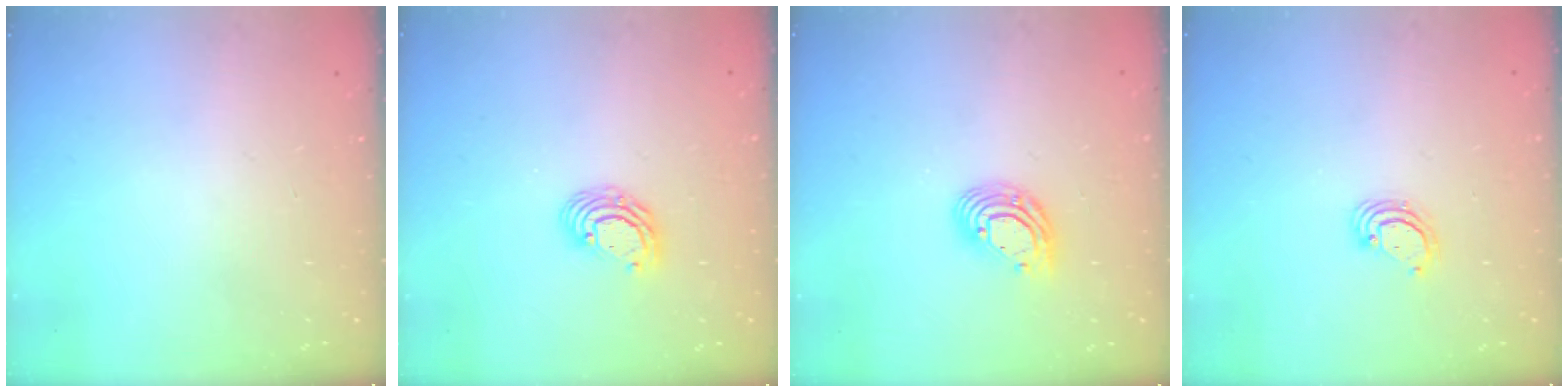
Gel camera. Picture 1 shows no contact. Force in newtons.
{"total": 6.1, "press": 6.1, "slide": 0.3}
{"total": 10.5, "press": 10.4, "slide": 1.9}
{"total": 3.3, "press": 3.3, "slide": 0.2}